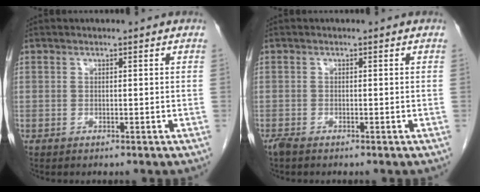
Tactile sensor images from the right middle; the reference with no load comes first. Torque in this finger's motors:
{"motor_torque": [0.14, -0.07, -0.01, 0.01]}